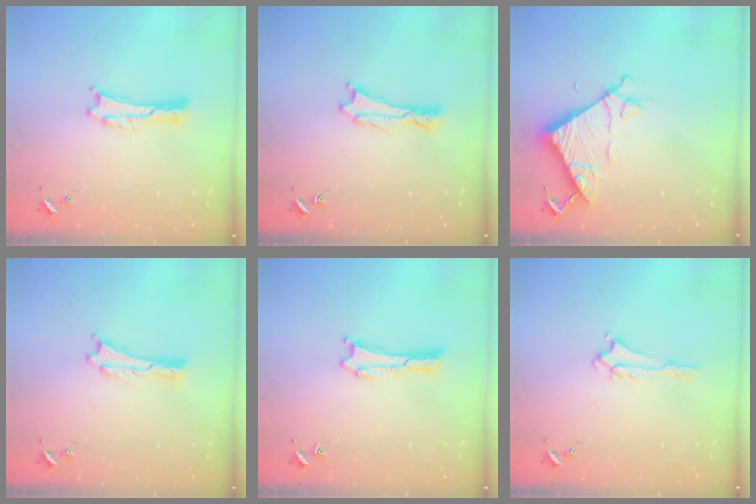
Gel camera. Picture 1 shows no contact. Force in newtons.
{"total": 0.6, "press": 0.6, "slide": 0.1}
{"total": 7.5, "press": 7.5, "slide": 0.5}
{"total": 0.0}
{"total": 0.0}
{"total": 1.4, "press": 1.3, "slide": 0.2}